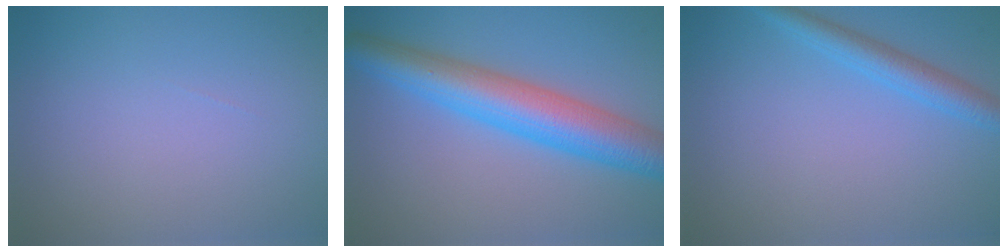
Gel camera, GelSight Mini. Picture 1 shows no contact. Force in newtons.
{"total": 7.5, "press": 7.5, "slide": 0.2}
{"total": 2.8, "press": 2.7, "slide": 0.2}